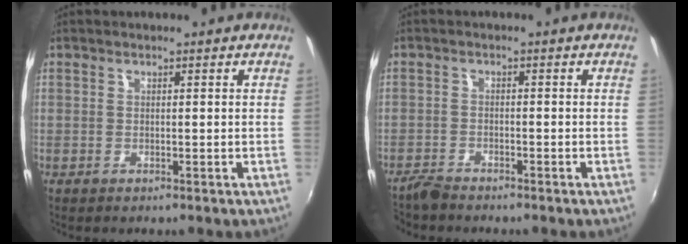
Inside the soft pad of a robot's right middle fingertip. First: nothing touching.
{"total": 2.8, "force": [-2.7, 0.5, 0.4], "torque": [-0.018, -0.008, -0.058]}